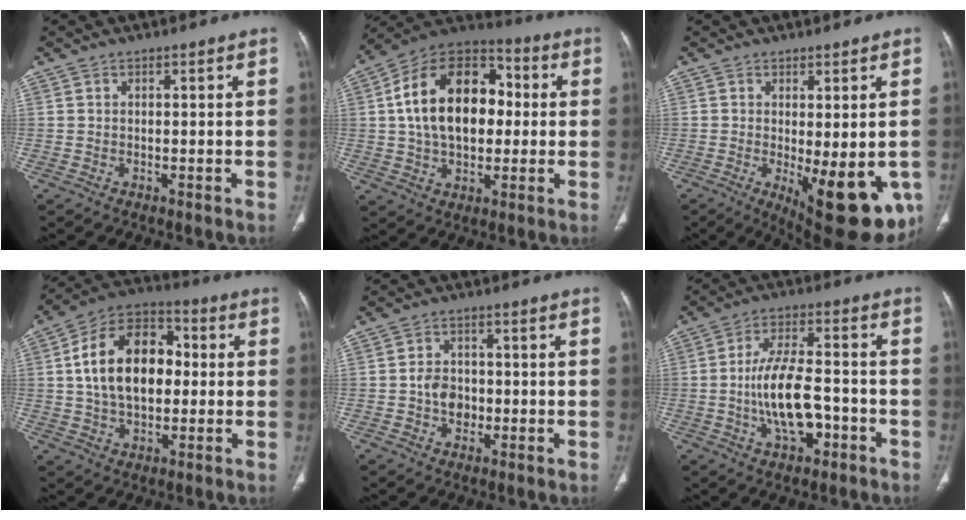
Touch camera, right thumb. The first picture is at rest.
{"total": 21.2, "force": [2.0, 13.8, 15.9], "torque": [-0.242, 0.028, 0.029]}
{"total": 15.6, "force": [-4.4, 5.9, 13.7], "torque": [-0.142, -0.020, -0.040]}
{"total": 17.8, "force": [1.5, 11.6, 13.4], "torque": [-0.202, 0.027, 0.019]}
{"total": 5.4, "force": [-0.8, 4.3, 3.1], "torque": [-0.030, 0.012, -0.016]}
{"total": 12.0, "force": [-3.0, 5.9, 10.0], "torque": [-0.175, 0.028, -0.052]}